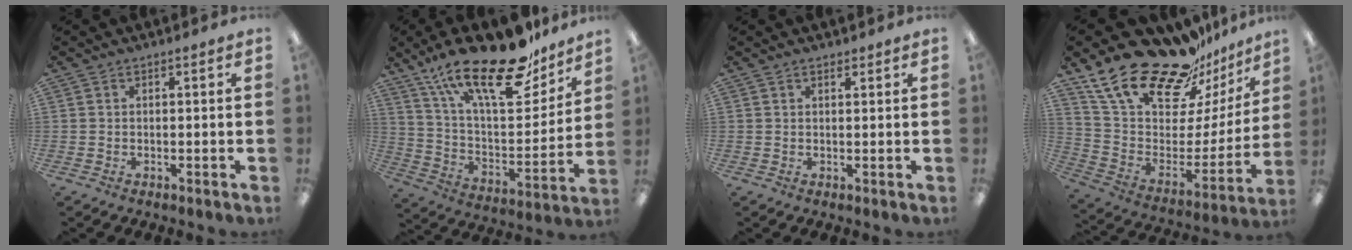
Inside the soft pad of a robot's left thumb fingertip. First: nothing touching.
{"total": 26.4, "force": [18.6, 9.5, 16.2], "torque": [-0.255, -0.112, 0.316]}
{"total": 1.1, "force": [0.9, 0.5, 0.4], "torque": [-0.008, 0.000, 0.017]}
{"total": 25.5, "force": [20.6, 9.8, 11.5], "torque": [-0.198, -0.145, 0.370]}